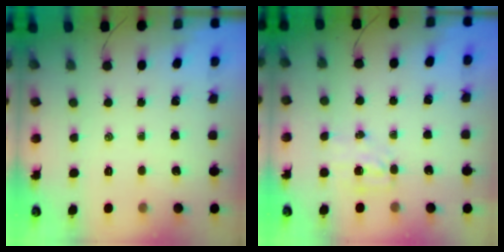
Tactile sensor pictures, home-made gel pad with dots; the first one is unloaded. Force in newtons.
{"total": 3.7, "press": 3.5, "slide": 1.0}